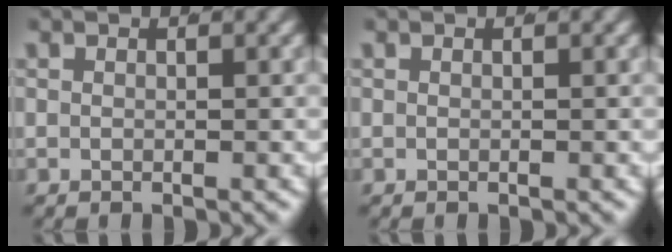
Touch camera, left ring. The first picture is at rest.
{"total": 0.0}